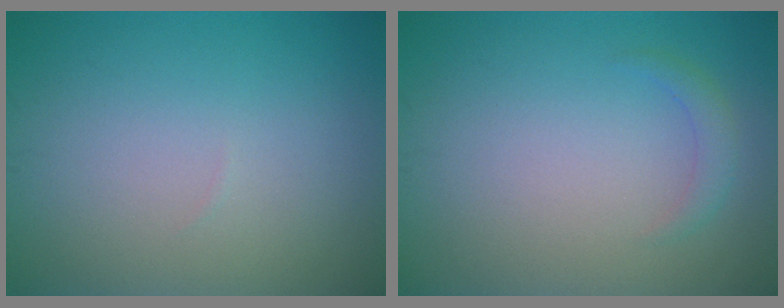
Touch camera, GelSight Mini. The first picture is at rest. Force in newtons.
{"total": 1.3, "press": 1.3, "slide": 0.1}